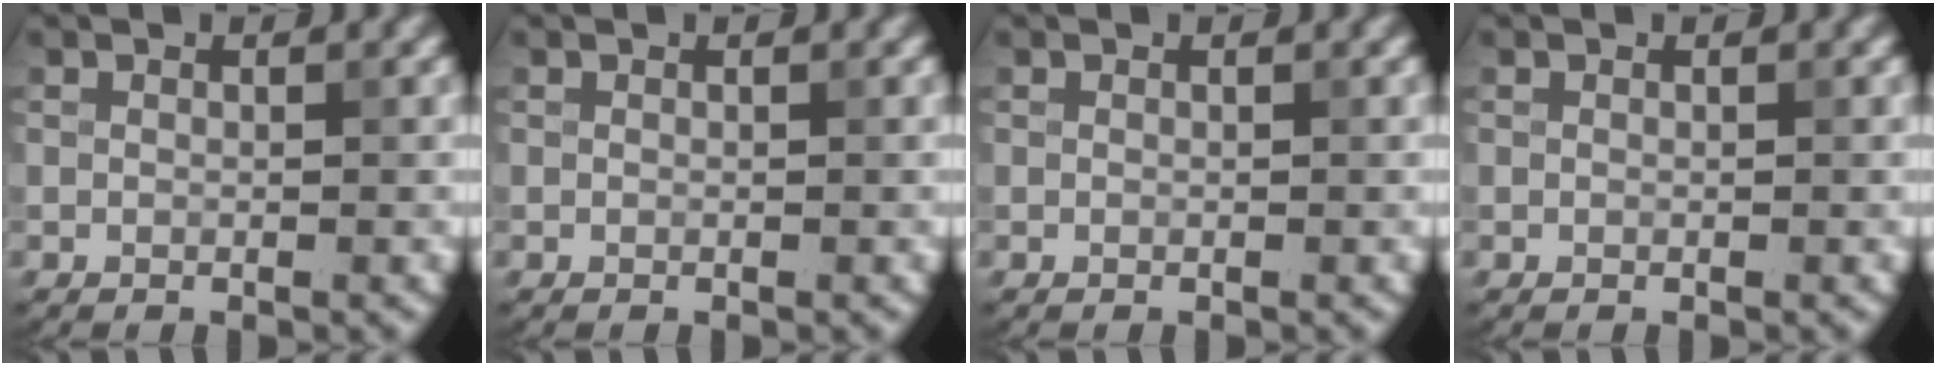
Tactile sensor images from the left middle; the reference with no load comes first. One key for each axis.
{"total": 0.0}
{"total": 0.0}
{"total": 0.0}